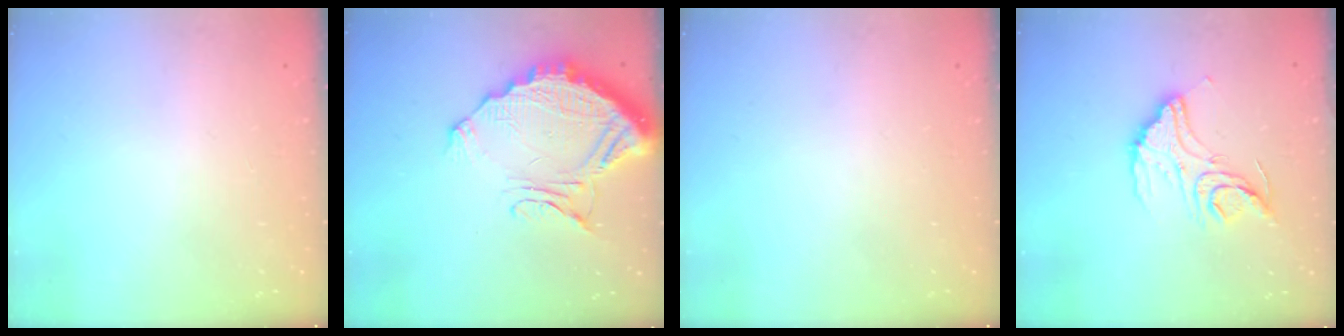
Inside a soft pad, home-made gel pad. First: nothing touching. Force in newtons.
{"total": 14.6, "press": 14.5, "slide": 1.5}
{"total": 0.0}
{"total": 14.7, "press": 14.6, "slide": 1.4}